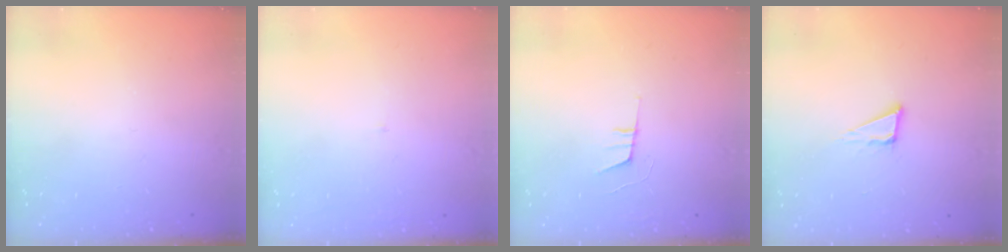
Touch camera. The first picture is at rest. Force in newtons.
{"total": 2.1, "press": 2.1, "slide": 0.1}
{"total": 6.1, "press": 5.2, "slide": 3.1}
{"total": 5.9, "press": 5.8, "slide": 1.3}